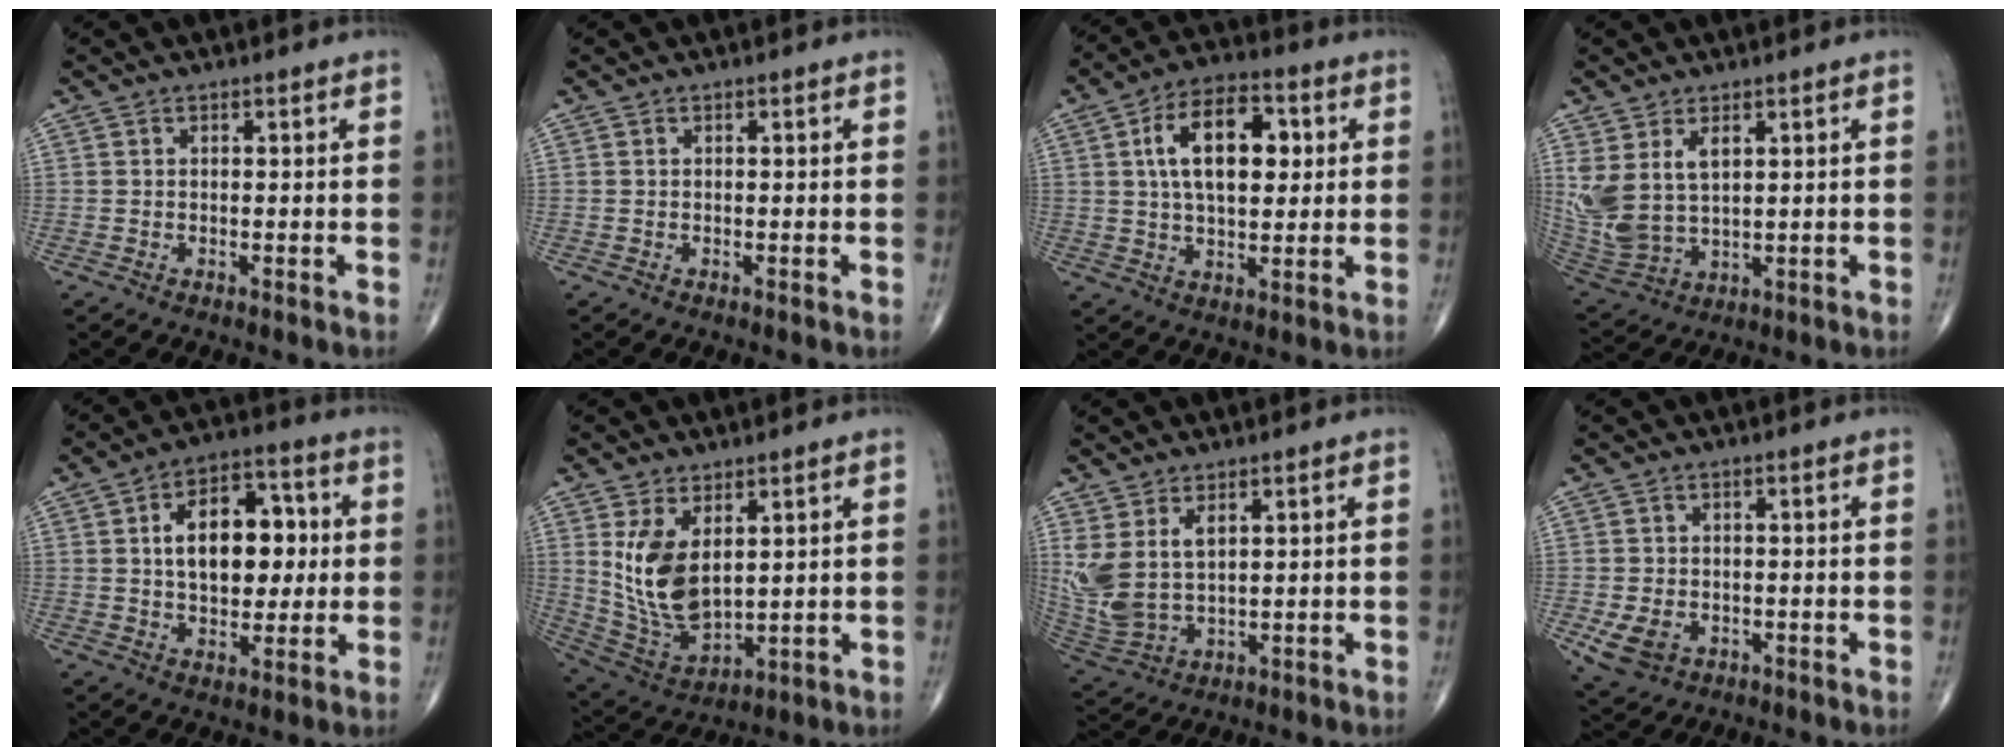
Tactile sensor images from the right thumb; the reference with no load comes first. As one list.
[{"total": 0.0}, {"total": 14.2, "force": [3.1, 7.7, 11.5], "torque": [-0.174, 0.009, 0.048]}, {"total": 11.1, "force": [3.5, 6.4, 8.4], "torque": [-0.180, -0.013, 0.089]}, {"total": 14.7, "force": [1.9, 9.0, 11.5], "torque": [-0.139, 0.018, 0.028]}, {"total": 12.4, "force": [3.3, 6.8, 9.8], "torque": [-0.175, -0.024, 0.086]}, {"total": 10.5, "force": [3.4, 5.9, 8.0], "torque": [-0.178, -0.013, 0.088]}, {"total": 5.9, "force": [-1.8, 4.5, 3.4], "torque": [-0.056, 0.002, -0.021]}]